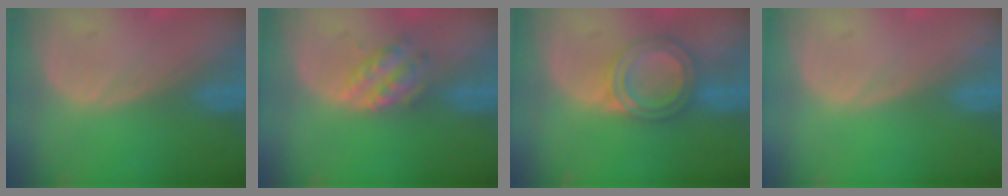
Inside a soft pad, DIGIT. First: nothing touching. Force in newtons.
{"total": 4.9, "press": 4.3, "slide": 2.3}
{"total": 6.2, "press": 5.4, "slide": 2.9}
{"total": 0.0}